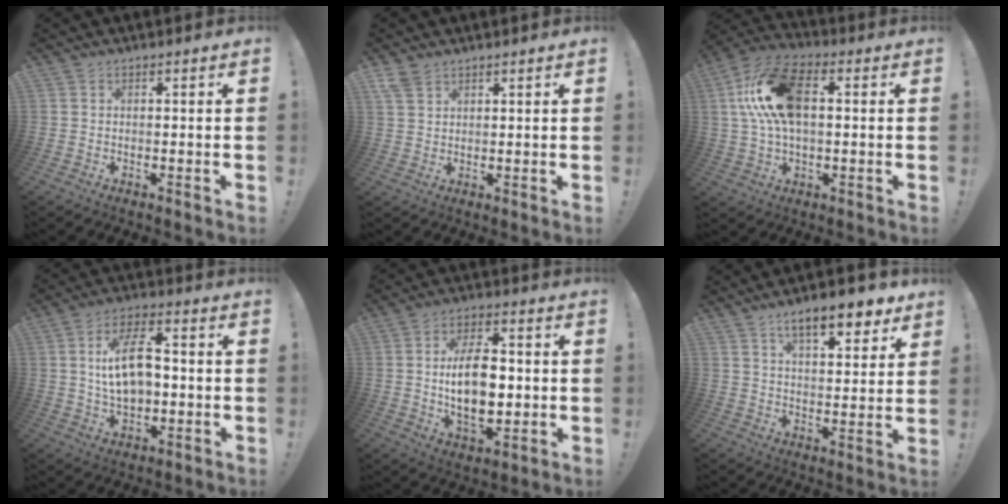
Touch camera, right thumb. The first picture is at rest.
{"total": 4.9, "force": [3.7, 2.9, 1.5], "torque": [-0.025, -0.016, 0.071]}
{"total": 17.3, "force": [2.5, 10.5, 13.5], "torque": [-0.245, 0.014, 0.042]}
{"total": 13.1, "force": [0.6, 7.8, 10.5], "torque": [-0.170, 0.008, 0.009]}
{"total": 16.0, "force": [-0.3, 9.2, 13.0], "torque": [-0.232, -0.004, -0.012]}
{"total": 11.6, "force": [7.4, 3.6, 8.2], "torque": [-0.120, -0.037, 0.122]}